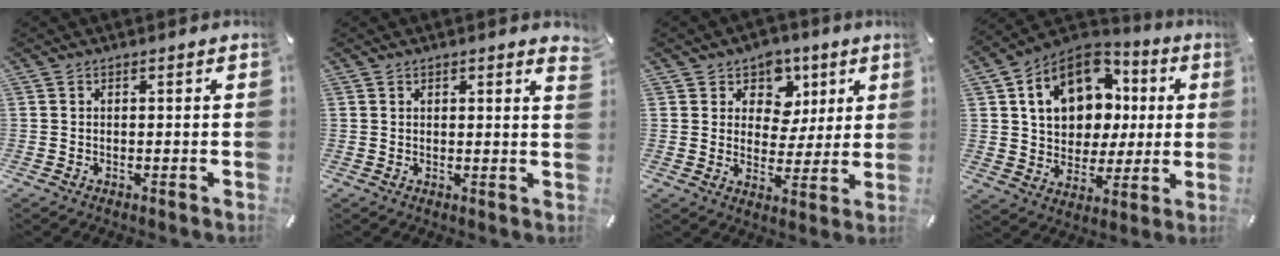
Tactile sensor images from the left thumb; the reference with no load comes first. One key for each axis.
{"total": 1.4, "fx": 1.0, "fy": 0.1, "fz": 0.9, "tx": -0.011, "ty": -0.004, "tz": 0.016}
{"total": 8.9, "fx": 3.2, "fy": 7.9, "fz": 2.5, "tx": -0.034, "ty": -0.023, "tz": 0.058}
{"total": 16.4, "fx": 5.1, "fy": 13.0, "fz": 8.7, "tx": -0.156, "ty": -0.010, "tz": 0.102}